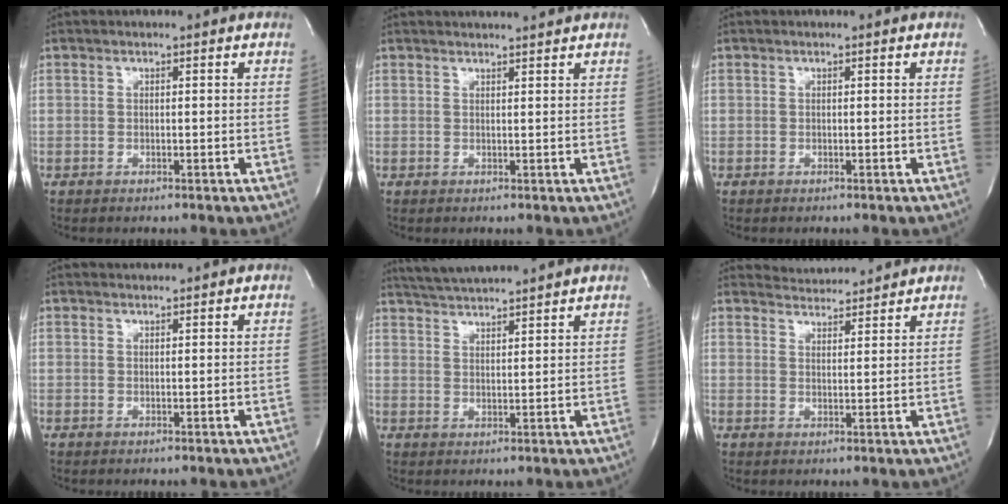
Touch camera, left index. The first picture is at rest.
{"total": 5.1, "force": [5.0, 0.0, 1.0], "torque": [-0.014, 0.014, 0.057]}
{"total": 0.0}
{"total": 1.3, "force": [1.3, 0.0, -0.2], "torque": [-0.005, 0.008, 0.024]}
{"total": 9.9, "force": [9.3, -0.3, 3.4], "torque": [-0.070, 0.022, 0.144]}
{"total": 6.0, "force": [5.9, 0.5, 0.1], "torque": [-0.010, 0.010, 0.083]}